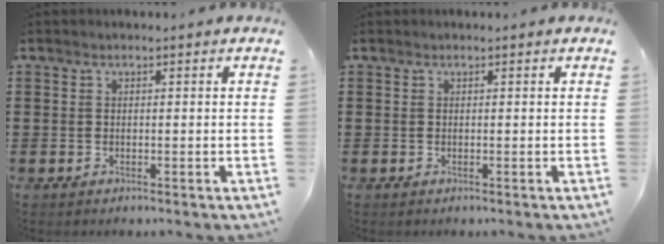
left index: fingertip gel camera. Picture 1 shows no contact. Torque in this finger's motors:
{"motor_torque": [0.00, 0.00, 0.00, 0.00]}